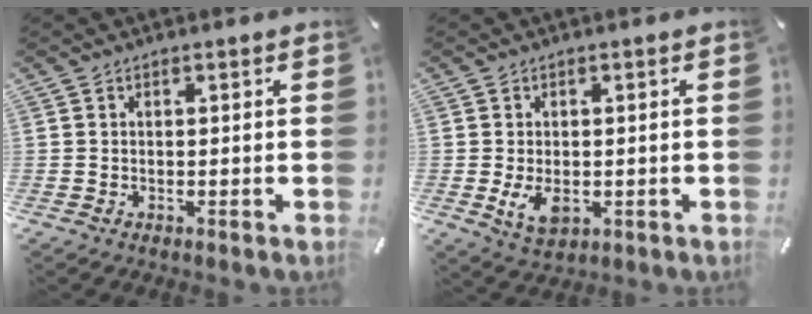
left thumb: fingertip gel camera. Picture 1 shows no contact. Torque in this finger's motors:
{"motor_torque": [0.71, 1.96, 0.66, 0.06, 0.07]}